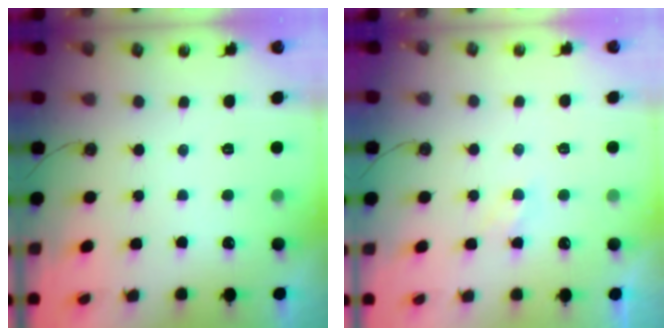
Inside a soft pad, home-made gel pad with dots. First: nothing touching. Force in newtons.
{"total": 2.9, "press": 2.9, "slide": 0.4}